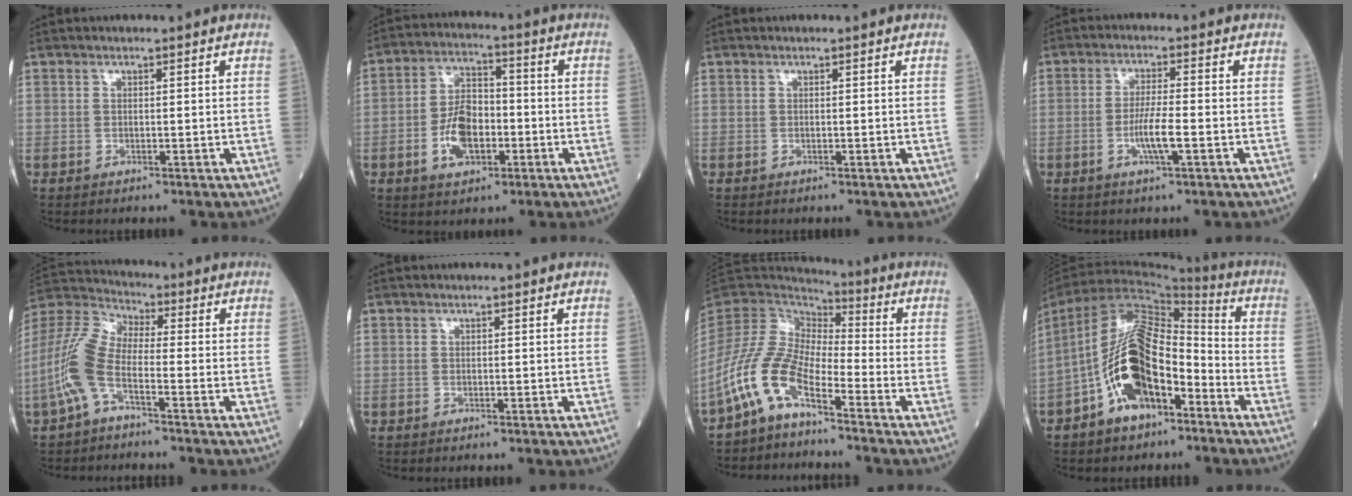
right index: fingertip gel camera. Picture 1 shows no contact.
{"total": 8.7, "force": [-2.7, 4.7, 6.8], "torque": [-0.137, 0.013, -0.047]}
{"total": 0.0}
{"total": 5.0, "force": [-1.7, 0.2, 4.8], "torque": [-0.094, -0.006, -0.032]}
{"total": 9.1, "force": [-3.6, 3.1, 7.8], "torque": [-0.200, 0.016, -0.083]}
{"total": 0.0}
{"total": 9.1, "force": [-5.6, 3.3, 6.3], "torque": [-0.150, 0.014, -0.121]}
{"total": 15.9, "force": [-6.3, 7.4, 12.7], "torque": [-0.263, 0.021, -0.105]}